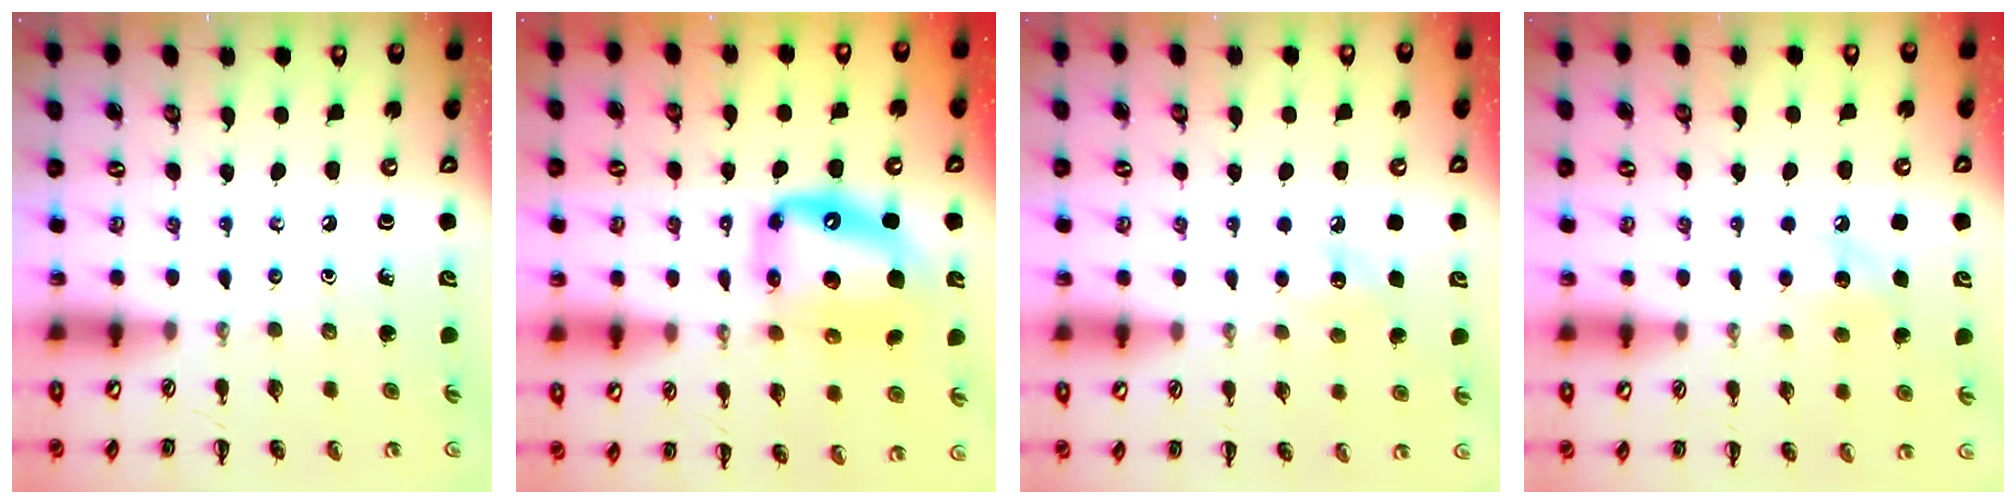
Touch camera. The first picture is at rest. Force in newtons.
{"total": 13.5, "press": 13.0, "slide": 3.8}
{"total": 6.7, "press": 6.5, "slide": 1.5}
{"total": 8.0, "press": 7.8, "slide": 1.7}